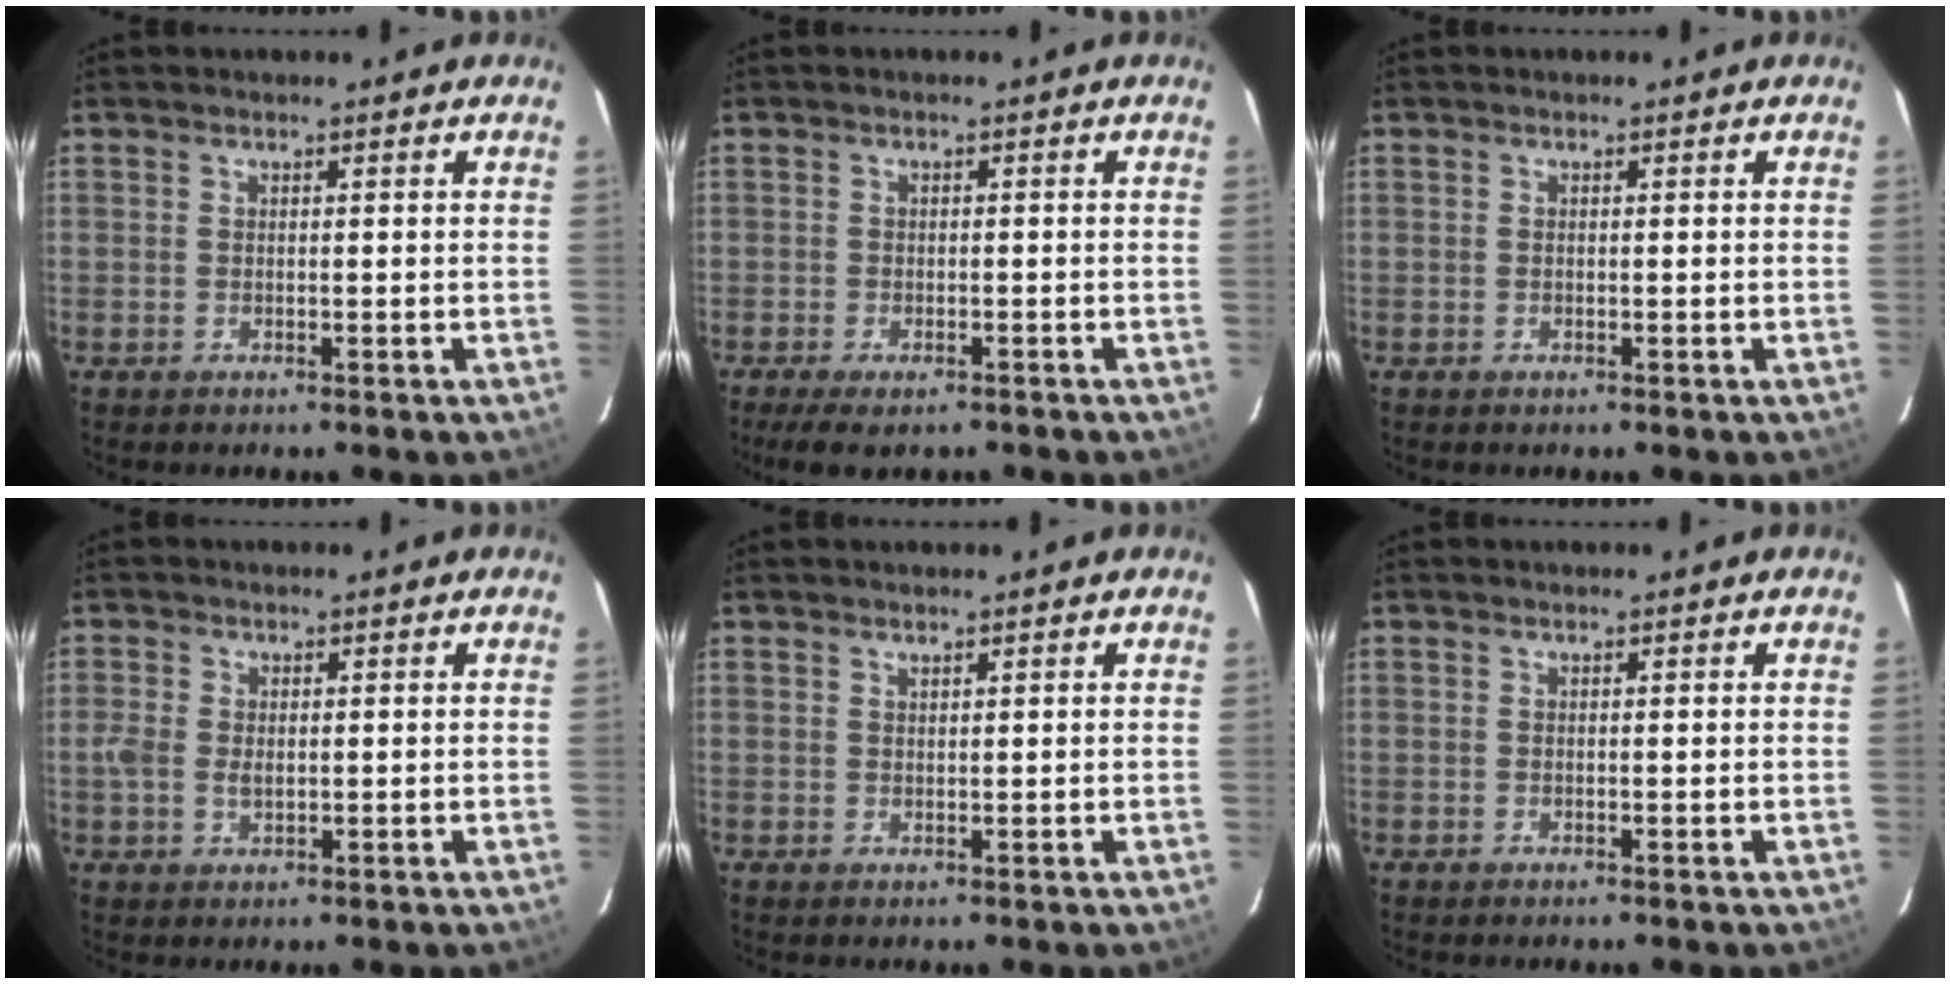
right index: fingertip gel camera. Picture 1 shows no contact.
{"total": 6.3, "force": [-4.7, 2.3, 3.6], "torque": [-0.083, -0.024, -0.074]}
{"total": 0.0}
{"total": 3.3, "force": [-0.3, 2.1, 2.6], "torque": [-0.053, 0.000, -0.007]}
{"total": 0.6, "force": [0.6, 0.1, 0.1], "torque": [-0.002, 0.002, 0.011]}
{"total": 0.0}